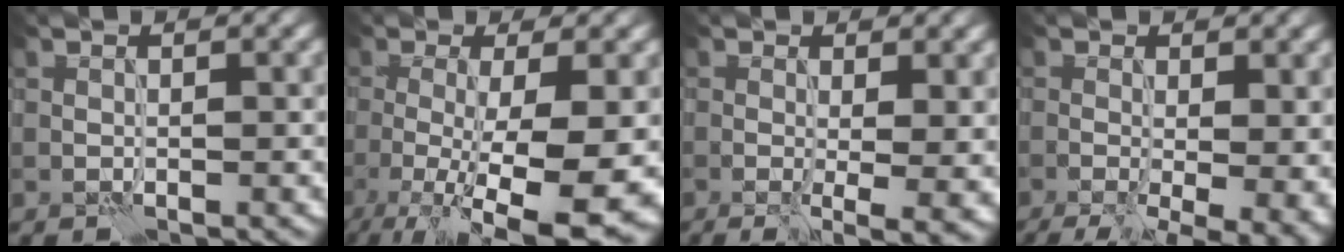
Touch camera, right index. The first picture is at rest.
{"total": 11.7, "force": [-3.4, 3.1, 10.8], "torque": [-0.166, -0.019, -0.050]}
{"total": 6.5, "force": [-0.6, 2.3, 6.0], "torque": [-0.064, -0.009, -0.005]}
{"total": 11.2, "force": [-3.1, 4.9, 9.6], "torque": [-0.105, -0.017, -0.031]}